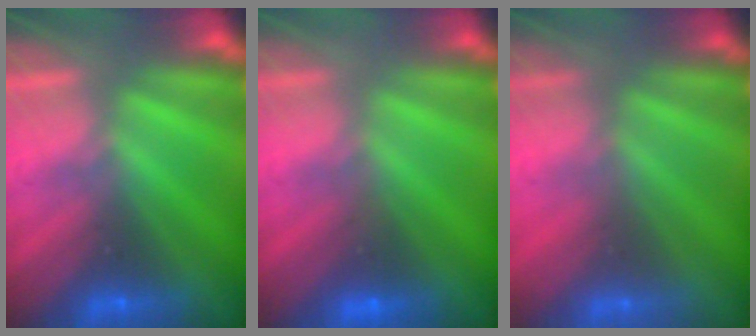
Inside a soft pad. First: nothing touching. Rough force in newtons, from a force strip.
{"total": 3.1}
{"total": 2.6}